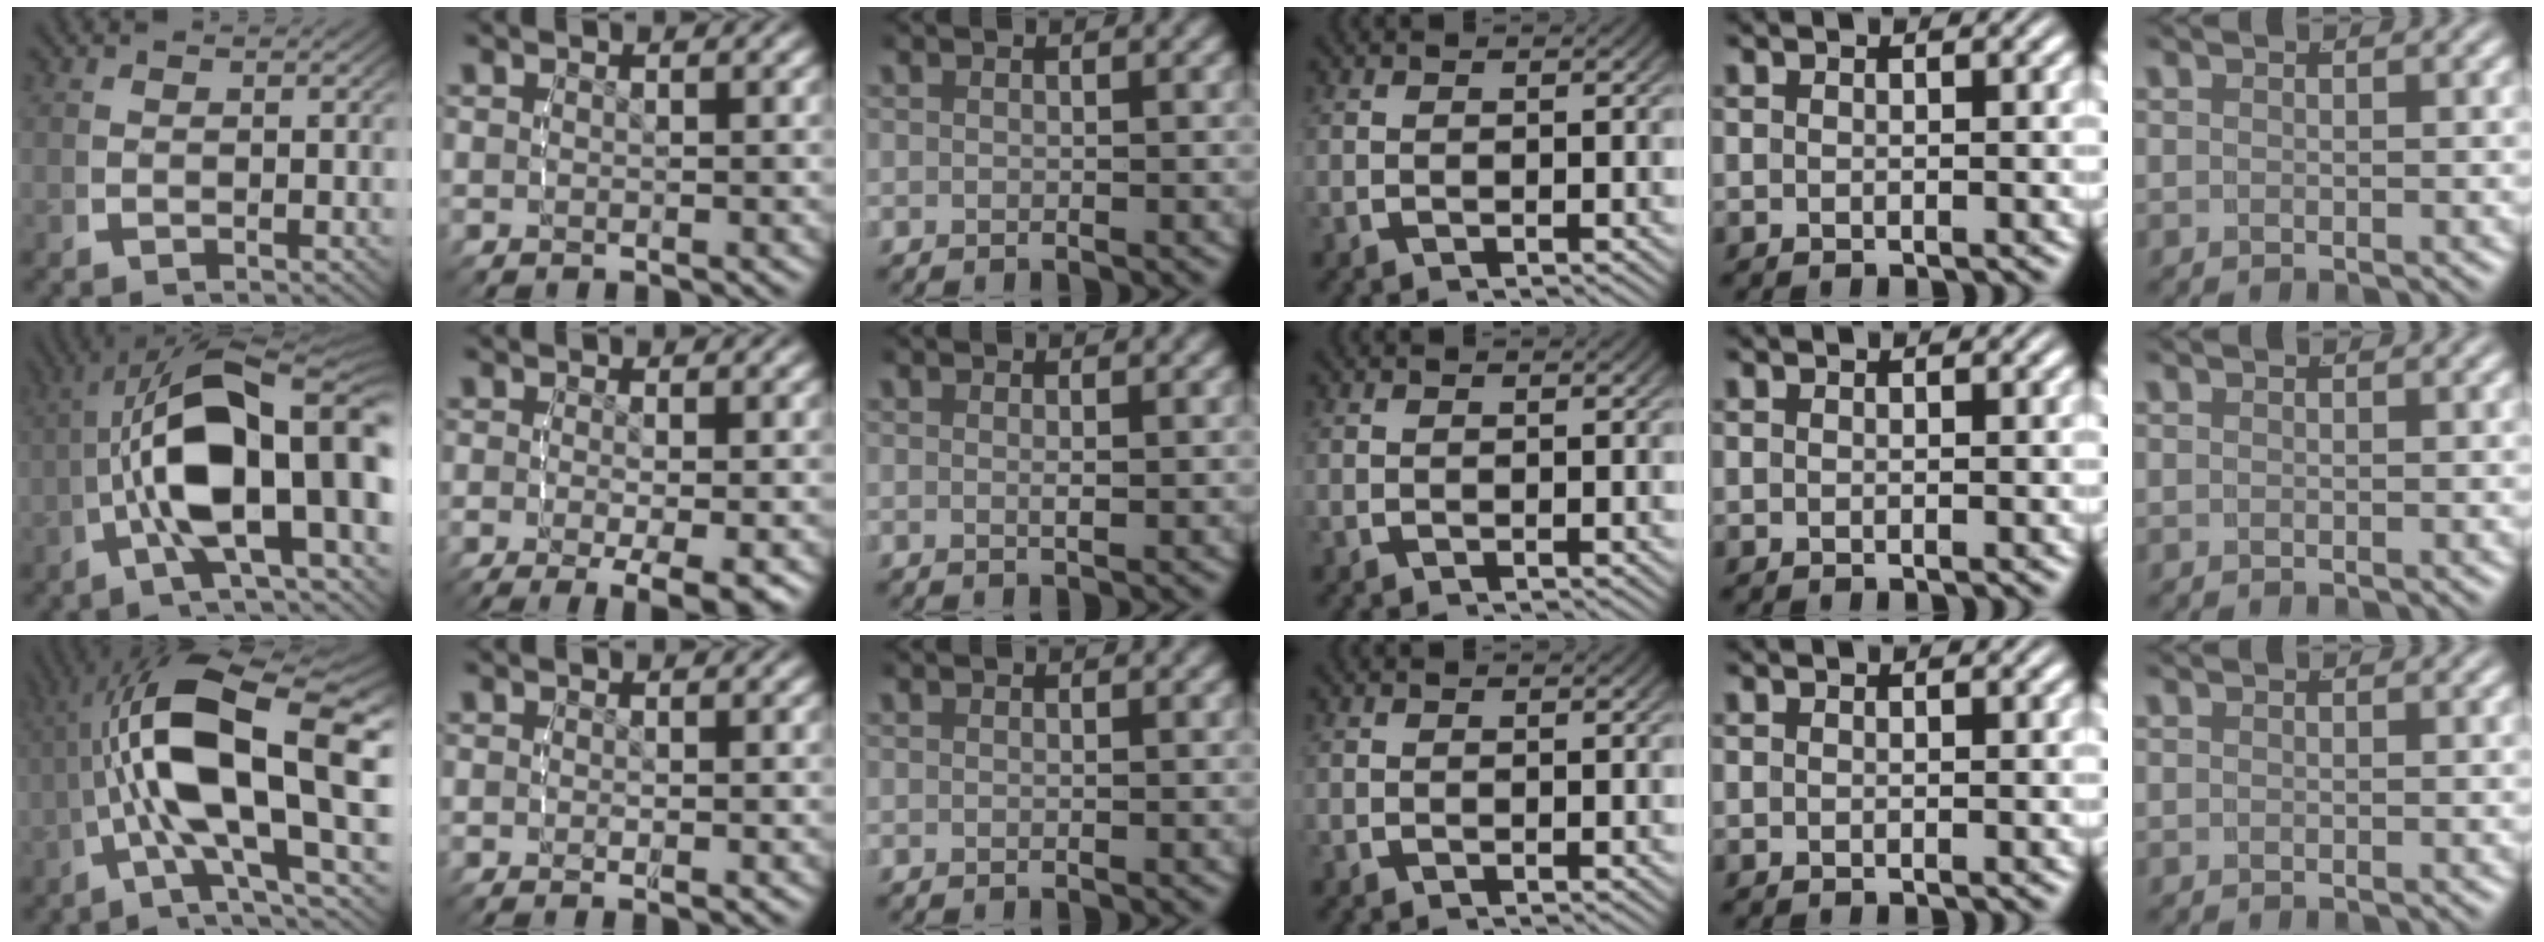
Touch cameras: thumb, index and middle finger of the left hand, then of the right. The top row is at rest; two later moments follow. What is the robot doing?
{"motion": "lift_and_place", "object": "button"}